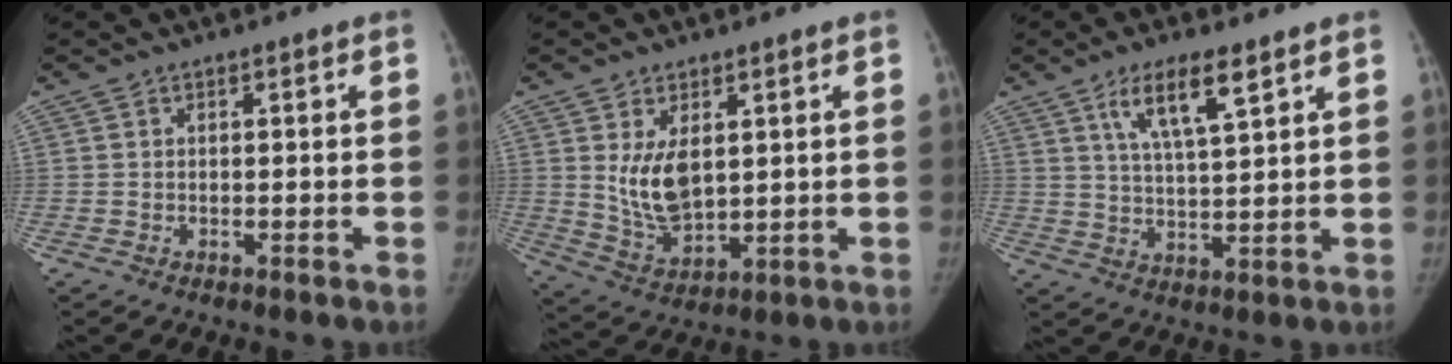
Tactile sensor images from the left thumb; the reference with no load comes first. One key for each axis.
{"total": 8.8, "fx": 2.2, "fy": 5.1, "fz": 6.9, "tx": -0.111, "ty": -0.022, "tz": 0.058}
{"total": 8.6, "fx": 4.9, "fy": 2.0, "fz": 6.8, "tx": -0.119, "ty": -0.025, "tz": 0.094}